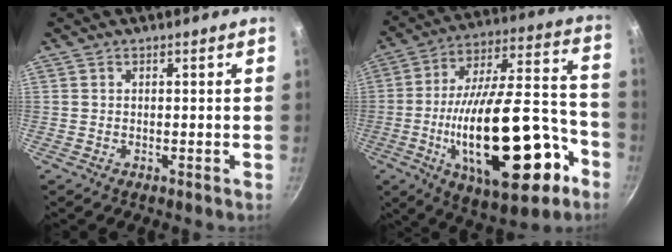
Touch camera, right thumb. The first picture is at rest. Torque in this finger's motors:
{"motor_torque": [2.61, 2.40, 2.64, -0.13, 0.85]}